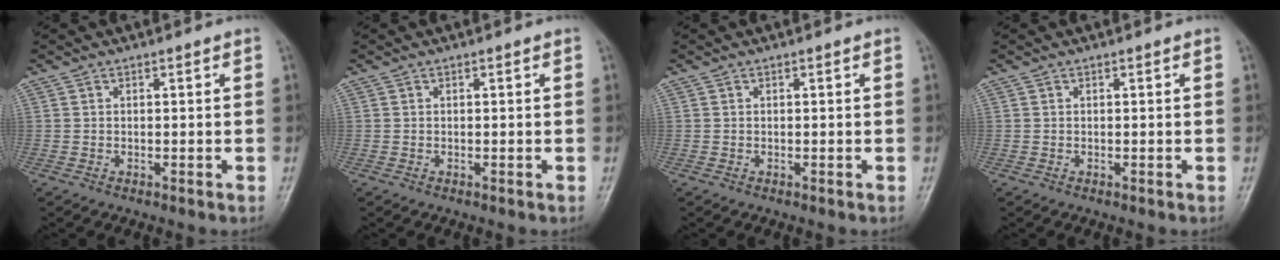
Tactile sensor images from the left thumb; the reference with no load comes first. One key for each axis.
{"total": 0.0}
{"total": 0.0}
{"total": 0.0}